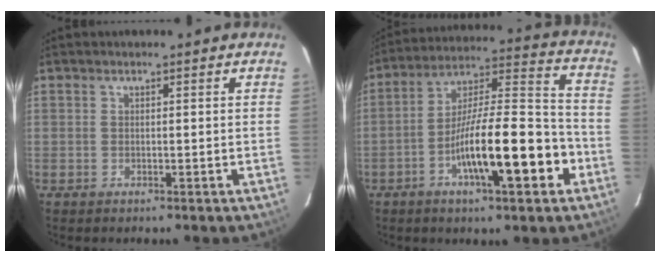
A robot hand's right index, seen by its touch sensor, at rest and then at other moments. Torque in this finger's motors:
{"motor_torque": [1.51, -0.63, 1.05, 0.21]}